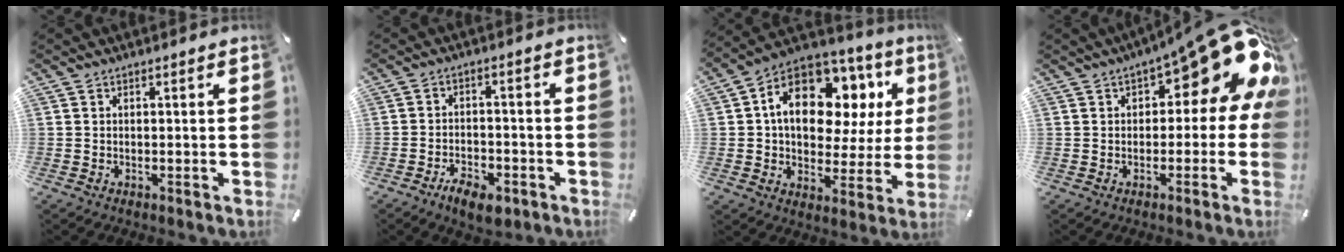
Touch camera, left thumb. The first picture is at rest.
{"total": 6.3, "force": [-4.1, 3.2, 3.4], "torque": [-0.060, 0.020, -0.073]}
{"total": 17.7, "force": [5.9, 11.5, 12.2], "torque": [-0.199, -0.025, 0.099]}
{"total": 15.0, "force": [7.3, 5.6, 11.9], "torque": [-0.148, -0.058, 0.116]}